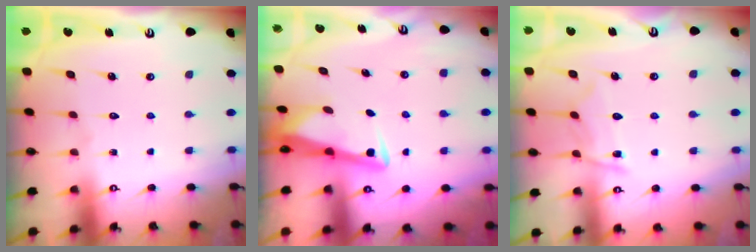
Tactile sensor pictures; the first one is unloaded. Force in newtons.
{"total": 3.5, "press": 3.4, "slide": 0.4}
{"total": 8.6, "press": 8.6, "slide": 0.9}